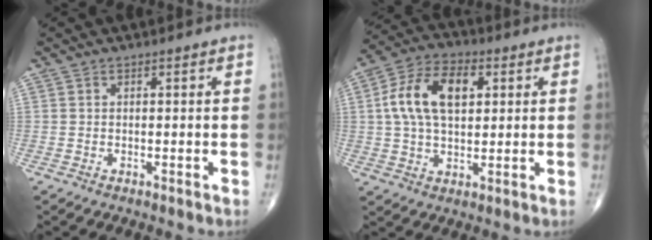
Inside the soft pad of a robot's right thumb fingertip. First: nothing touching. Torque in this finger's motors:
{"motor_torque": [0.12, 0.13, 0.33, -0.32, 0.24]}